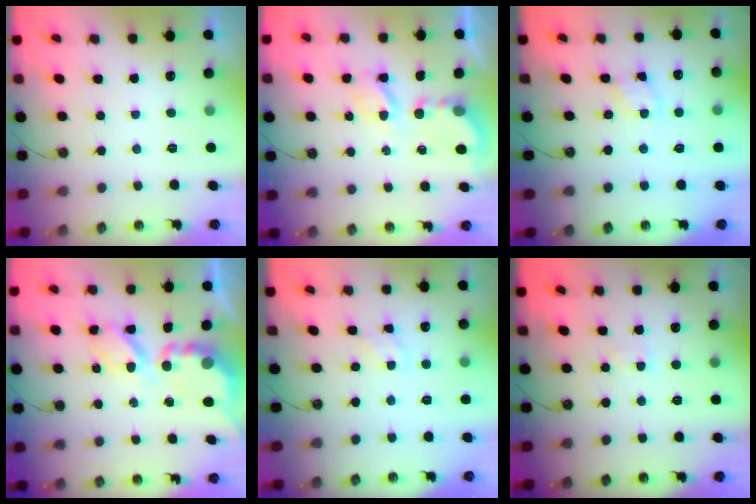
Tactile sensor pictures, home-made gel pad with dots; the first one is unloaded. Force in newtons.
{"total": 5.3, "press": 5.3, "slide": 0.3}
{"total": 1.9, "press": 1.8, "slide": 0.3}
{"total": 7.7, "press": 7.7, "slide": 0.7}
{"total": 3.1, "press": 3.1, "slide": 0.4}
{"total": 1.7, "press": 1.7, "slide": 0.3}